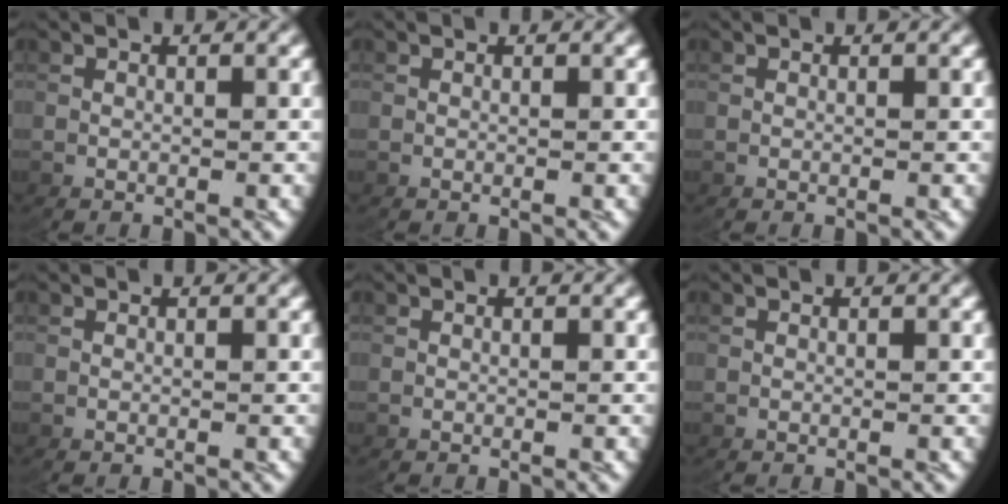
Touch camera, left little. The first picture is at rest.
{"total": 0.0}
{"total": 0.0}
{"total": 0.0}
{"total": 0.0}
{"total": 0.0}